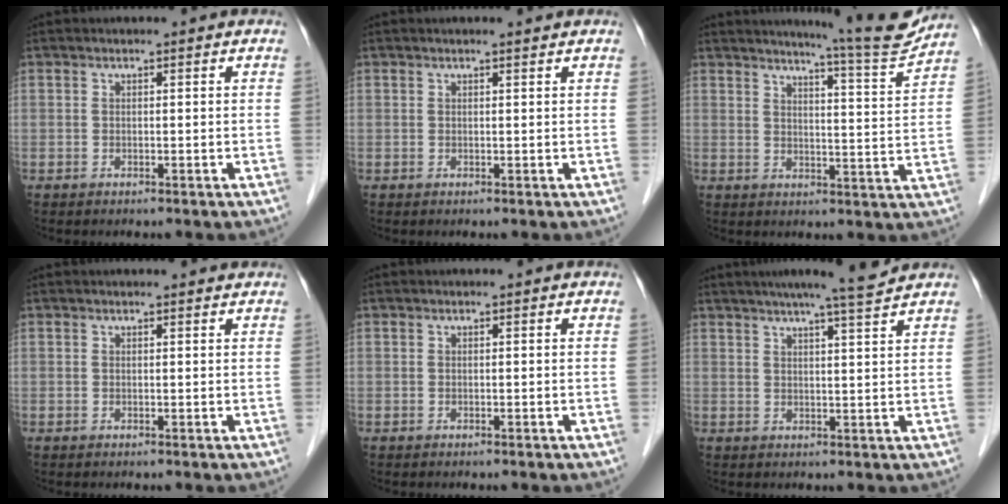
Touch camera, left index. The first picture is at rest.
{"total": 1.2, "force": [1.0, -0.1, 0.5], "torque": [-0.011, 0.005, 0.018]}
{"total": 9.8, "force": [9.3, -1.3, 3.0], "torque": [-0.053, -0.034, 0.120]}
{"total": 1.6, "force": [1.6, 0.1, 0.3], "torque": [-0.011, 0.003, 0.017]}
{"total": 0.0}
{"total": 10.1, "force": [9.1, -1.0, 4.1], "torque": [-0.066, -0.006, 0.127]}